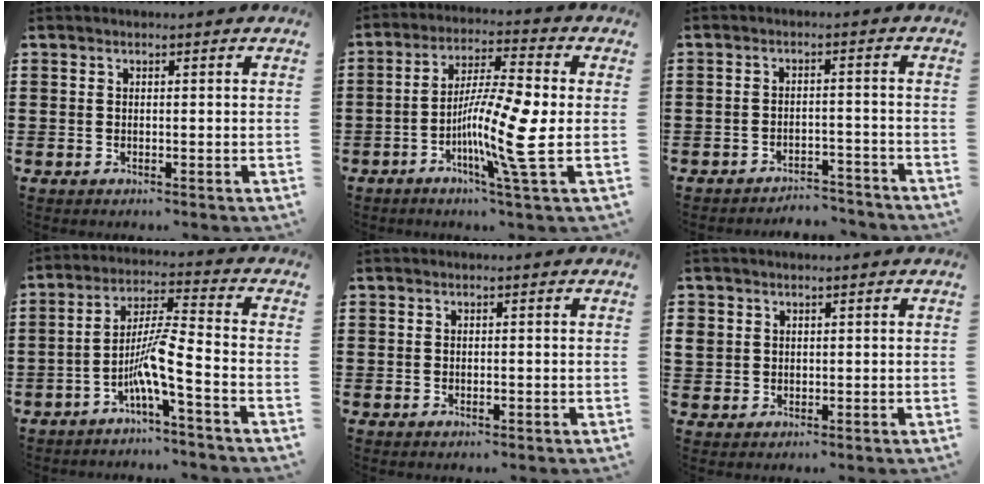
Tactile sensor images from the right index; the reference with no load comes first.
{"total": 12.0, "force": [-2.4, 0.3, 11.8], "torque": [-0.228, -0.013, -0.051]}
{"total": 3.3, "force": [-3.2, 0.1, 0.3], "torque": [-0.011, 0.000, -0.068]}
{"total": 7.1, "force": [-3.9, -0.2, 5.9], "torque": [-0.124, -0.013, -0.081]}
{"total": 0.6, "force": [-0.3, 0.2, 0.5], "torque": [-0.010, -0.004, -0.004]}
{"total": 1.8, "force": [0.7, 1.6, 0.1], "torque": [-0.011, 0.008, 0.012]}